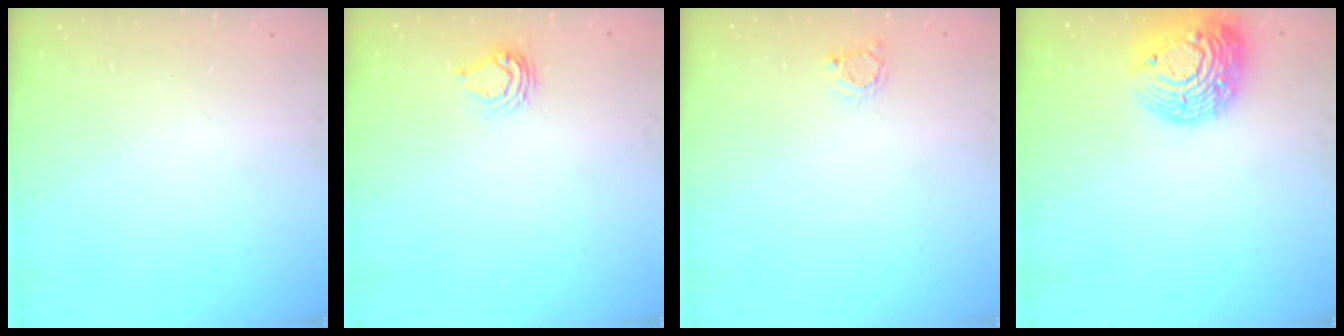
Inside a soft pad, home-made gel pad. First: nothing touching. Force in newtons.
{"total": 5.8, "press": 5.8, "slide": 0.7}
{"total": 2.5, "press": 2.5, "slide": 0.3}
{"total": 18.2, "press": 18.1, "slide": 1.5}